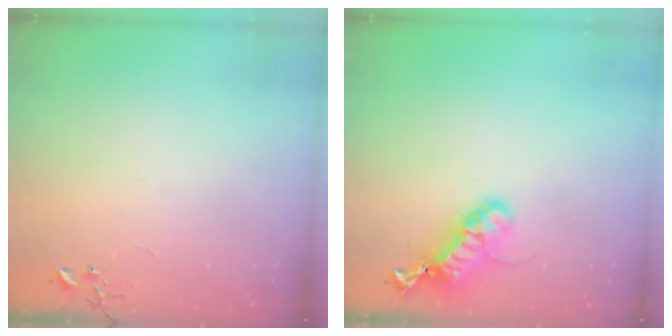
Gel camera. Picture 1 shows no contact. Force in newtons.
{"total": 18.4, "press": 18.4, "slide": 0.6}